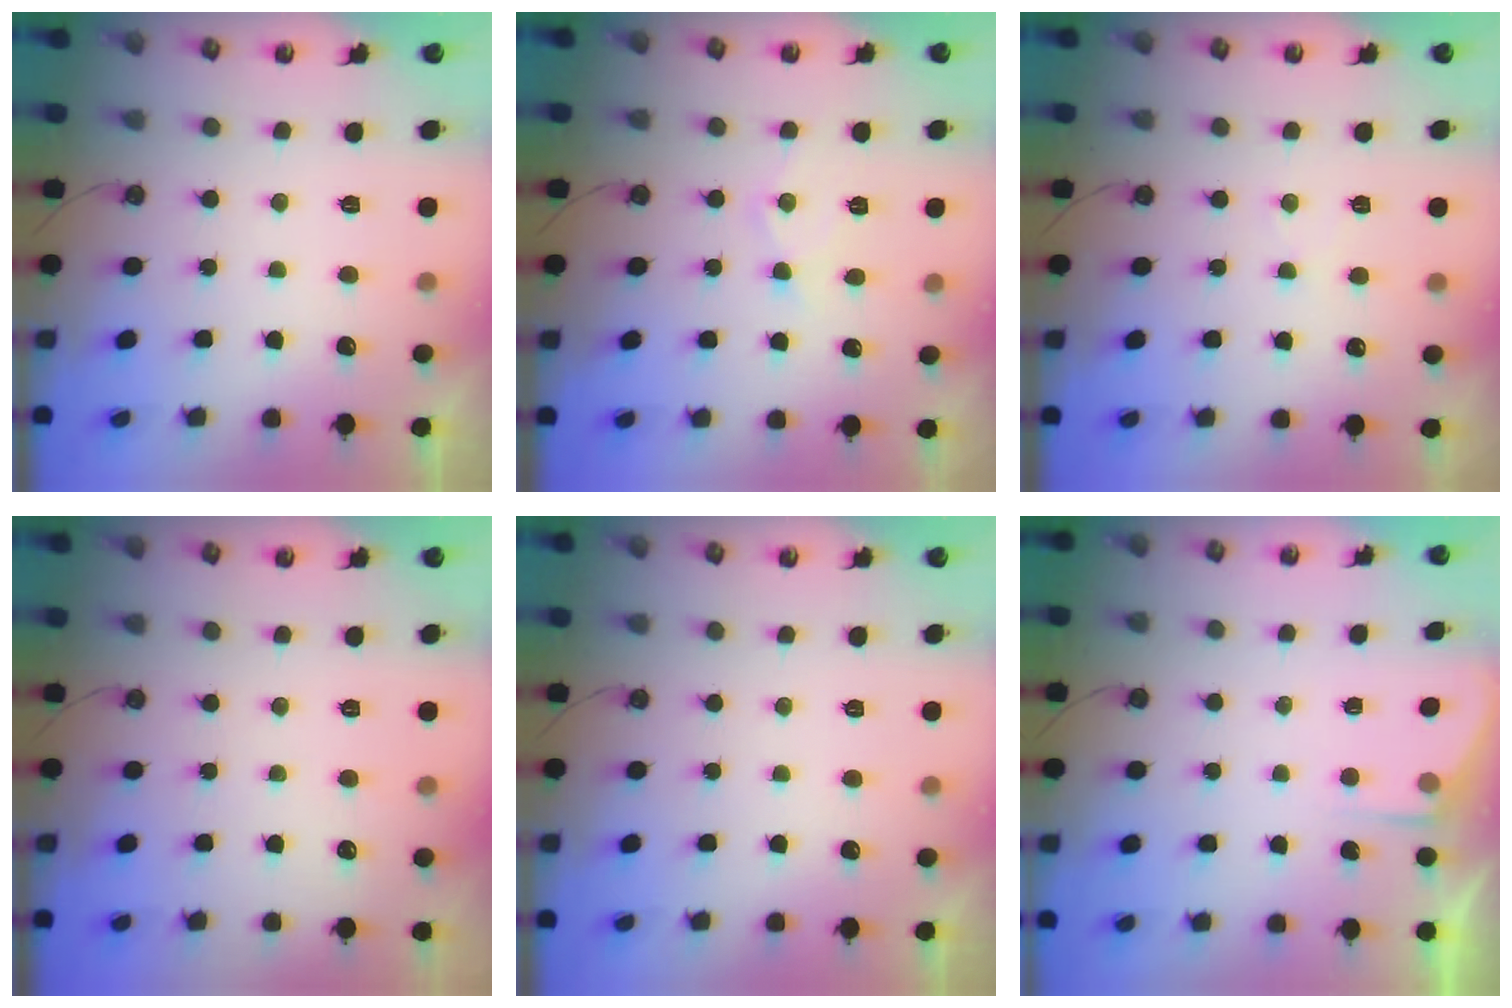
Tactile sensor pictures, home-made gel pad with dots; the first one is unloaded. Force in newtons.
{"total": 8.1, "press": 8.1, "slide": 0.2}
{"total": 4.0, "press": 3.9, "slide": 0.6}
{"total": 0.0}
{"total": 0.0}
{"total": 2.7, "press": 2.6, "slide": 0.4}